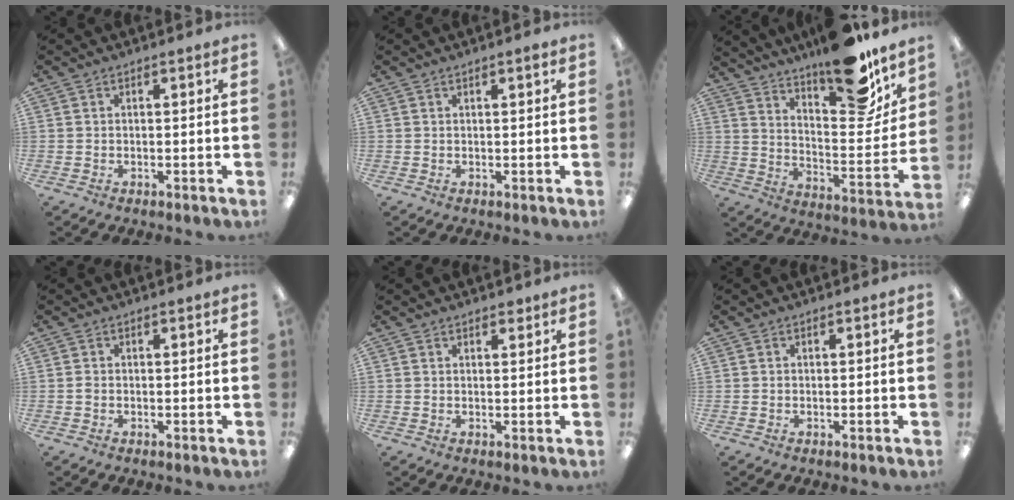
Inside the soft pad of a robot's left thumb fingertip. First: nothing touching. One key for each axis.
{"total": 1.2, "fx": 0.9, "fy": 0.2, "fz": 0.8, "tx": -0.018, "ty": 0.001, "tz": 0.015}
{"total": 17.6, "fx": 14.5, "fy": 4.9, "fz": 8.7, "tx": -0.119, "ty": -0.120, "tz": 0.243}
{"total": 0.7, "fx": -0.1, "fy": 0.5, "fz": 0.5, "tx": -0.010, "ty": 0.004, "tz": -0.003}
{"total": 1.8, "fx": 1.5, "fy": 0.7, "fz": 0.6, "tx": 0.004, "ty": -0.008, "tz": 0.025}
{"total": 0.0}